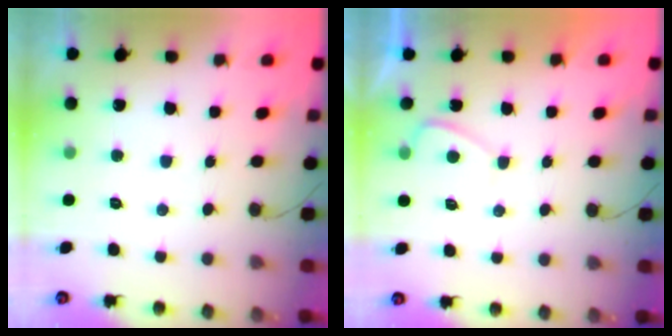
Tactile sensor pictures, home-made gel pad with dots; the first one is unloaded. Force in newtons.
{"total": 0.9, "press": 0.7, "slide": 0.5}